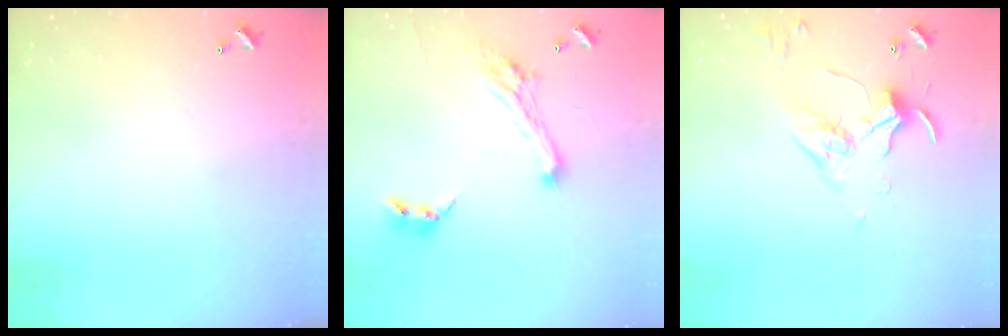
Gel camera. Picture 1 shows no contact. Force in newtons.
{"total": 7.4, "press": 7.2, "slide": 1.3}
{"total": 3.3, "press": 3.3, "slide": 0.6}